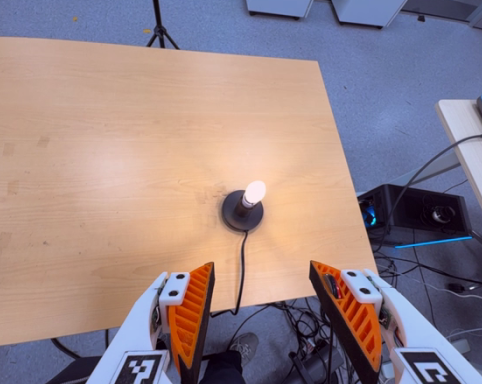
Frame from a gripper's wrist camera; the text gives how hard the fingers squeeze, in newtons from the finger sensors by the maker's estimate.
{"total": 0.0}